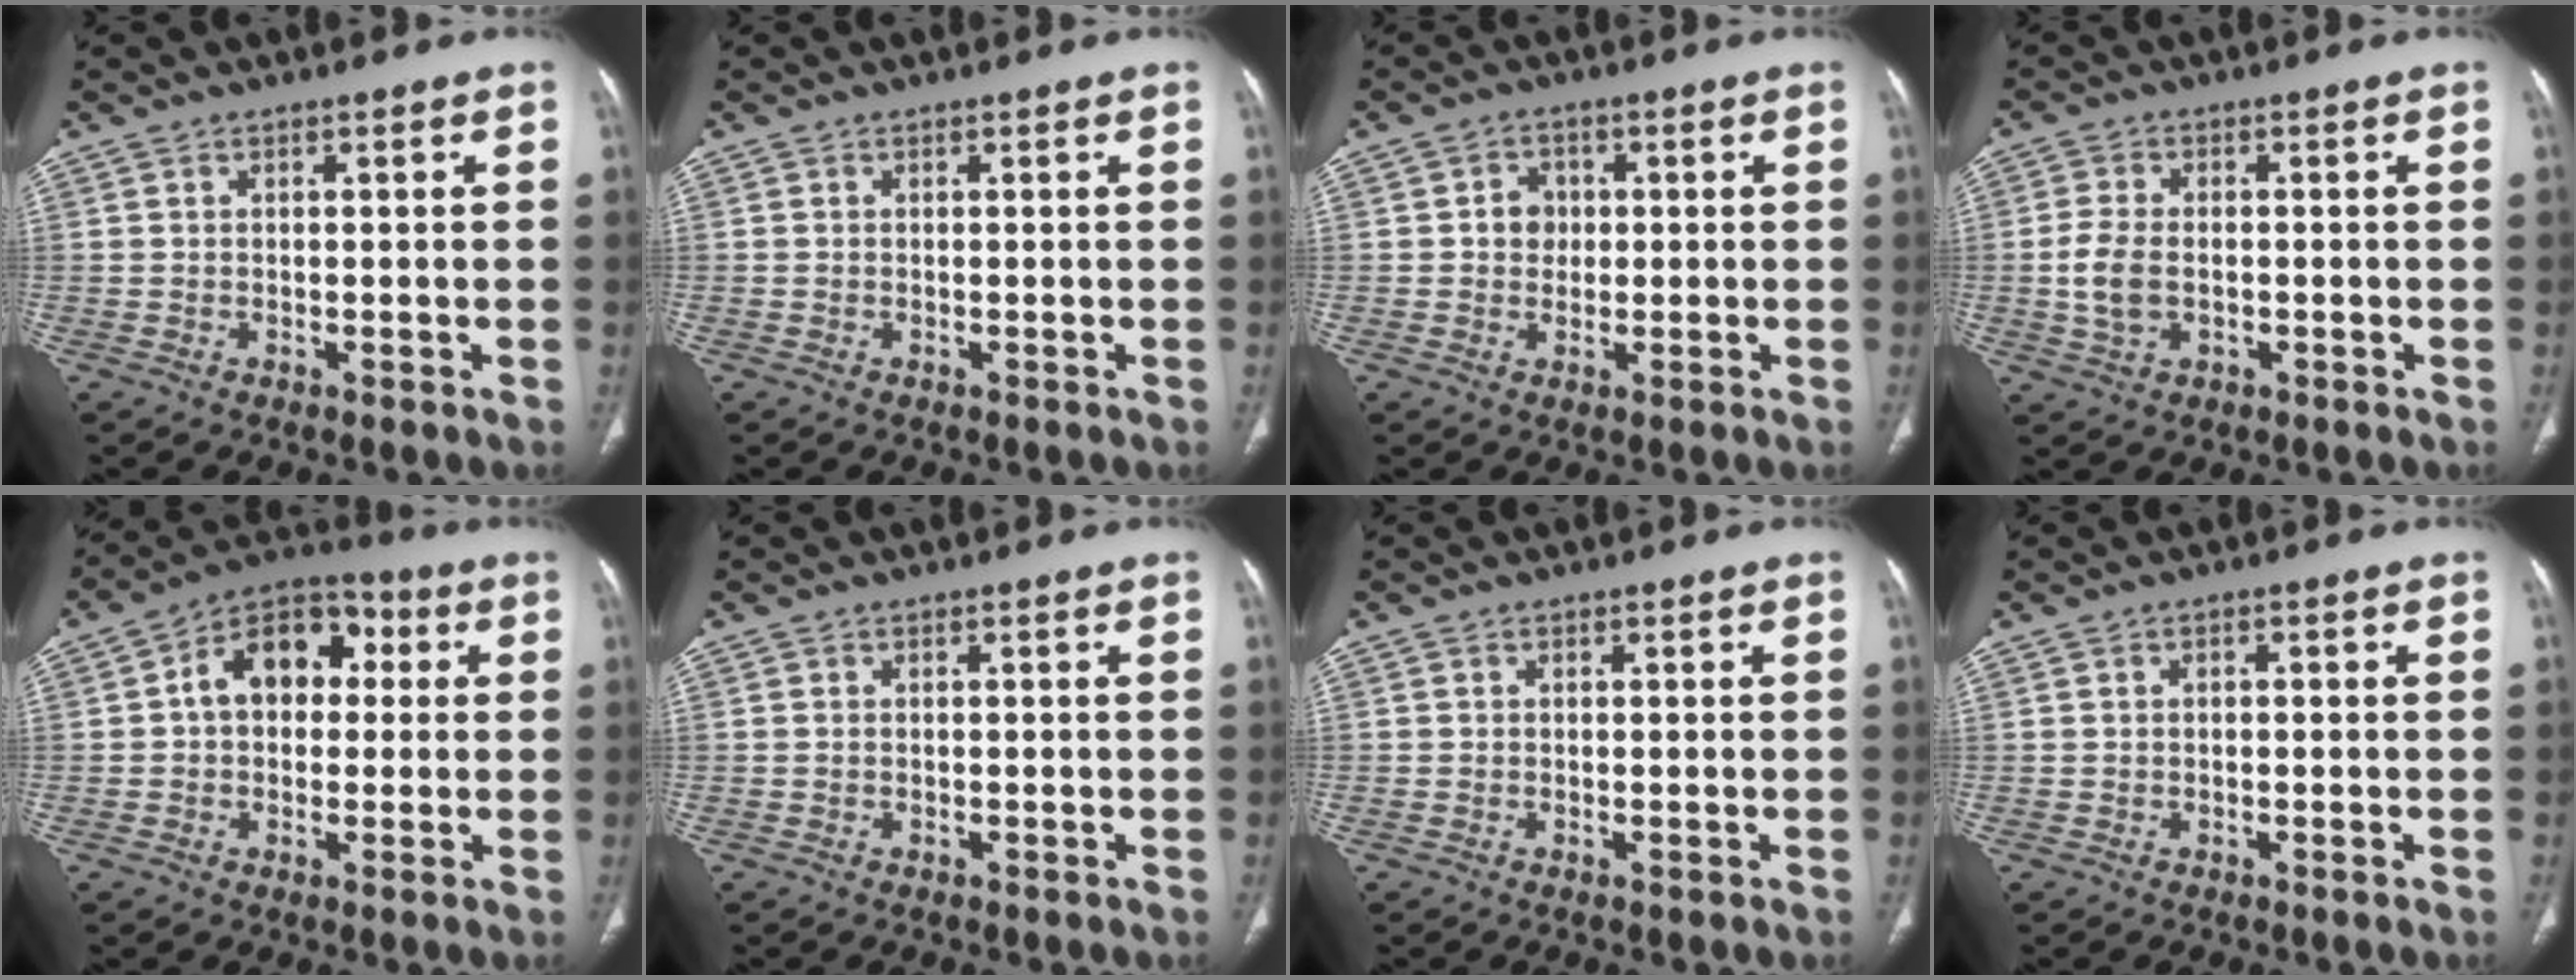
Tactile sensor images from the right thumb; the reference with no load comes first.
{"total": 0.0}
{"total": 3.8, "force": [0.4, 3.3, 1.7], "torque": [-0.004, 0.006, 0.001]}
{"total": 5.8, "force": [-0.7, 3.8, 4.4], "torque": [-0.096, 0.005, -0.012]}
{"total": 12.4, "force": [2.0, 8.6, 8.6], "torque": [-0.102, 0.031, 0.020]}
{"total": 0.0}
{"total": 0.0}
{"total": 0.6, "force": [0.1, 0.3, 0.5], "torque": [-0.009, 0.002, 0.001]}